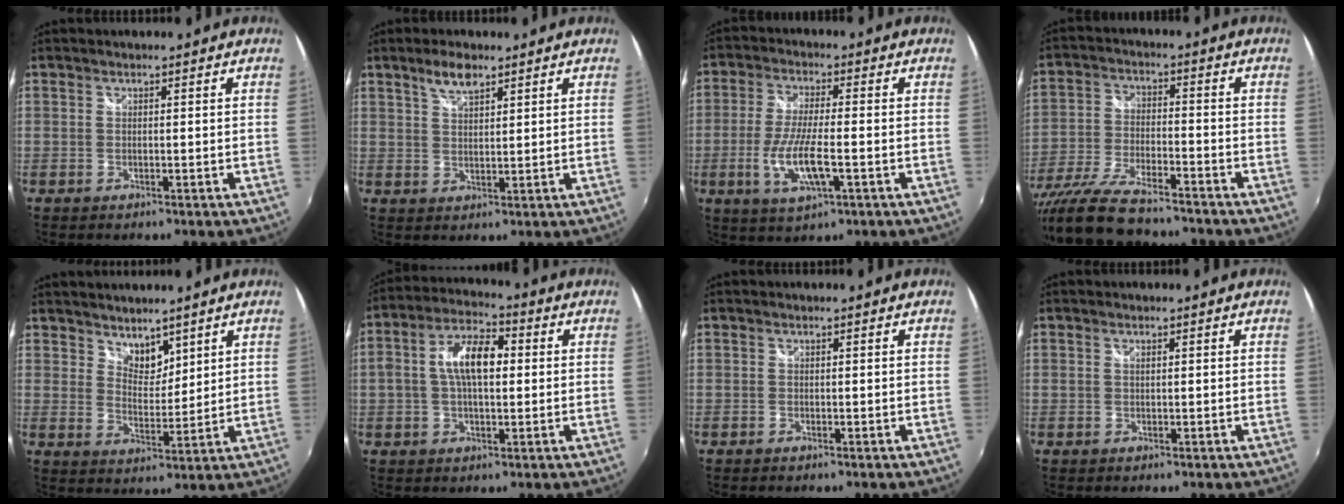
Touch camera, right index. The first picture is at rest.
{"total": 4.4, "force": [3.0, 1.6, 2.8], "torque": [-0.049, 0.005, 0.056]}
{"total": 9.7, "force": [-2.9, 2.5, 8.9], "torque": [-0.183, -0.014, -0.054]}
{"total": 16.8, "force": [-14.1, 3.4, 8.4], "torque": [-0.180, -0.044, -0.250]}
{"total": 5.0, "force": [4.1, 2.4, 1.4], "torque": [-0.012, -0.001, 0.074]}
{"total": 9.6, "force": [0.8, 4.6, 8.4], "torque": [-0.160, 0.022, 0.010]}
{"total": 0.0}
{"total": 0.5, "force": [0.3, 0.3, 0.4], "torque": [-0.007, 0.001, 0.004]}